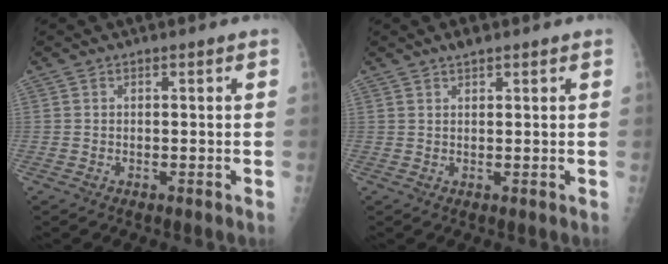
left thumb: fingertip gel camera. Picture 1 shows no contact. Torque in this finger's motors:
{"motor_torque": [0.31, -0.01, -0.04, -0.18, 0.05]}